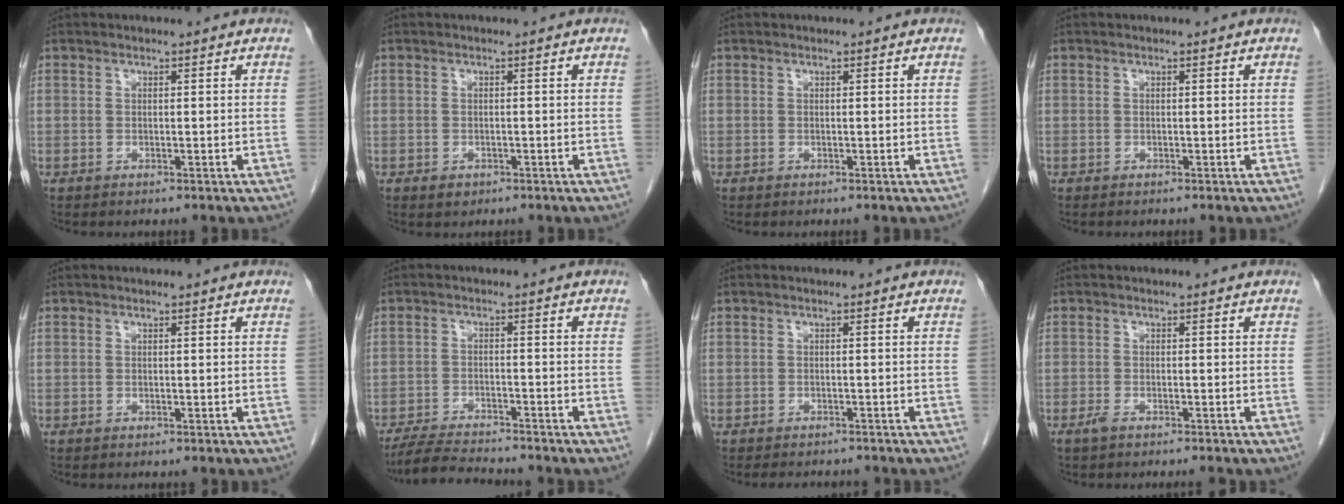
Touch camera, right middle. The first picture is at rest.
{"total": 1.2, "force": [-0.6, 0.9, 0.5], "torque": [-0.008, 0.002, -0.003]}
{"total": 0.0}
{"total": 0.0}
{"total": 0.0}
{"total": 6.9, "force": [-6.5, 0.2, 2.2], "torque": [-0.039, -0.019, -0.113]}
{"total": 4.0, "force": [-3.6, 1.3, 1.1], "torque": [-0.011, -0.004, -0.048]}
{"total": 2.3, "force": [-1.8, 0.2, 1.4], "torque": [-0.024, -0.004, -0.028]}